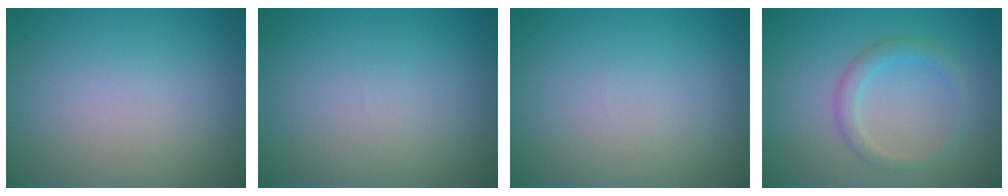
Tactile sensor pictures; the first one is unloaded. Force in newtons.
{"total": 0.0}
{"total": 0.0}
{"total": 2.0, "press": 2.0, "slide": 0.2}